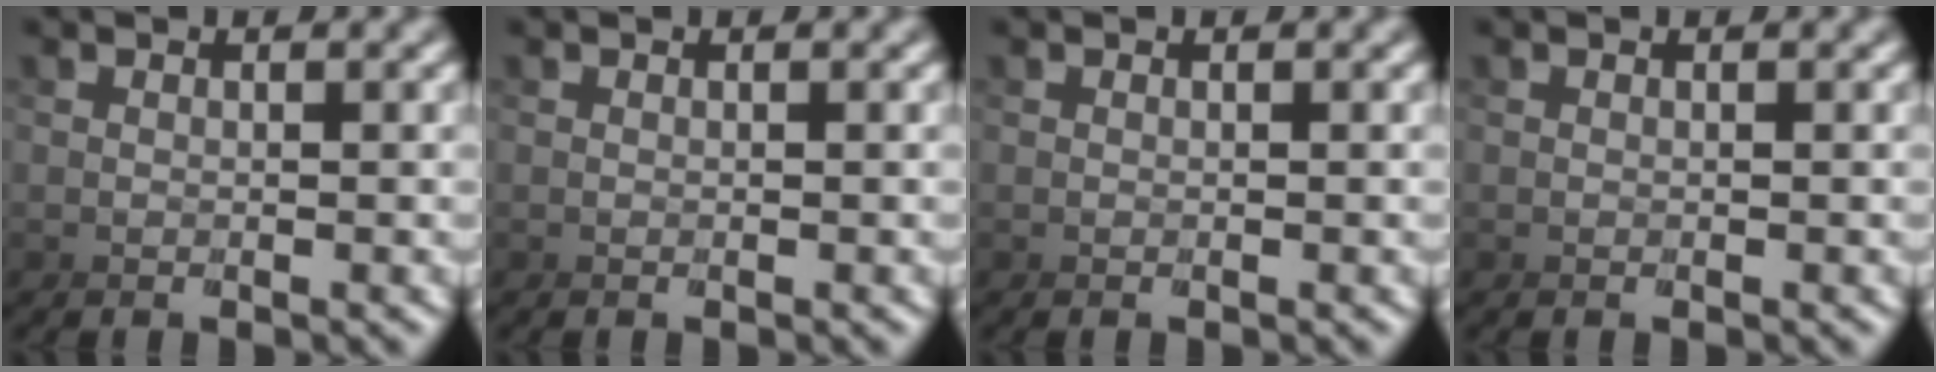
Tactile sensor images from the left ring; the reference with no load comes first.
{"total": 0.0}
{"total": 0.0}
{"total": 0.0}